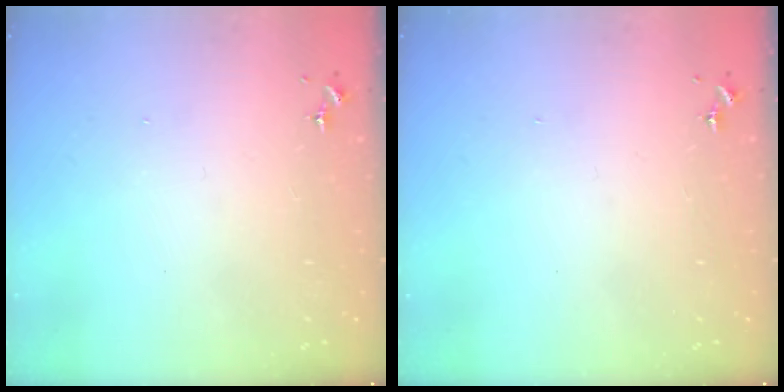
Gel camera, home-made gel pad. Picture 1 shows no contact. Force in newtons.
{"total": 0.0}